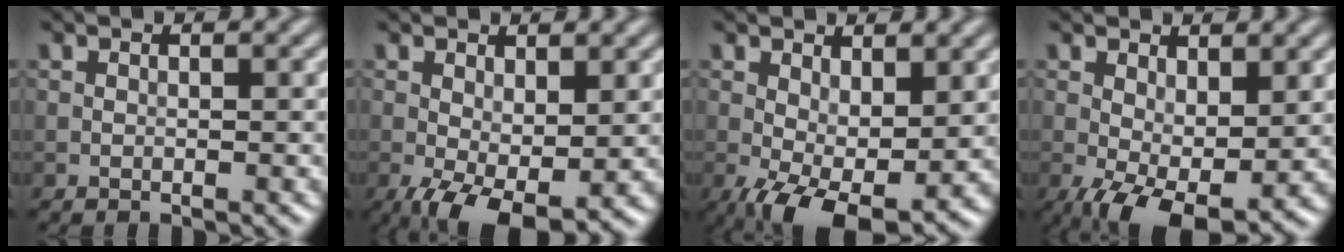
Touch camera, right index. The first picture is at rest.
{"total": 5.8, "force": [-1.6, 2.8, 4.8], "torque": [-0.096, -0.019, -0.020]}
{"total": 7.7, "force": [-1.7, 3.9, 6.4], "torque": [-0.120, -0.021, -0.015]}
{"total": 6.9, "force": [-1.5, 3.5, 5.8], "torque": [-0.111, -0.020, -0.015]}